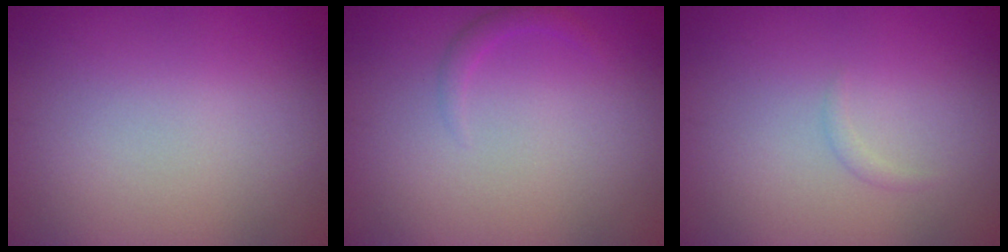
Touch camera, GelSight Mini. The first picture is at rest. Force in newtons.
{"total": 1.0, "press": 1.0, "slide": 0.1}
{"total": 0.6, "press": 0.6, "slide": 0.0}